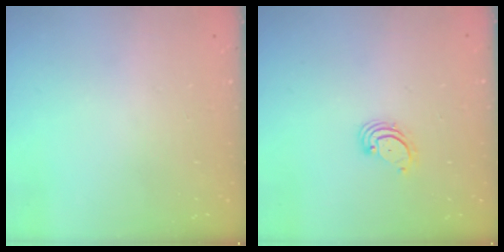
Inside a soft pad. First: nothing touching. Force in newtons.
{"total": 3.1, "press": 3.1, "slide": 0.3}